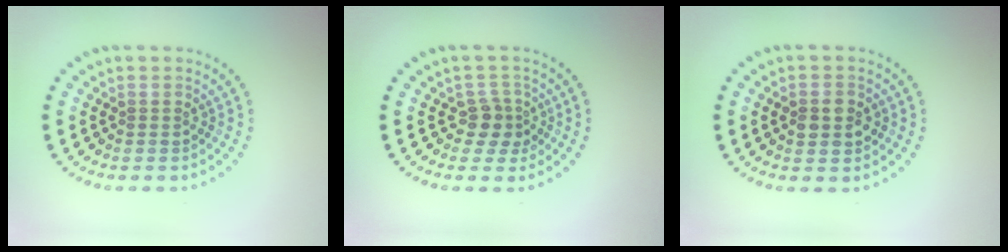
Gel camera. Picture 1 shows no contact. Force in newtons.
{"total": 2.2, "press": 1.9, "slide": 1.1}
{"total": 2.9, "press": 2.9, "slide": 0.1}